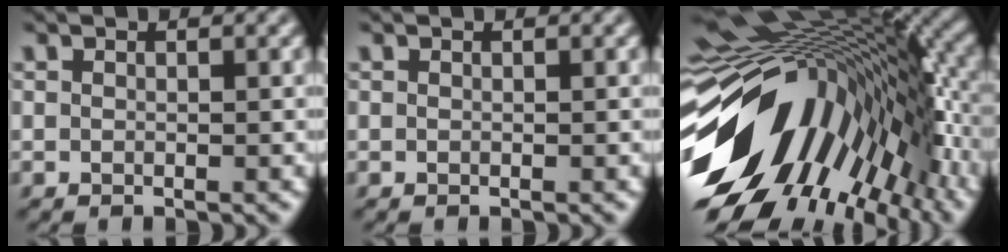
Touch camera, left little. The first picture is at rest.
{"total": 0.0}
{"total": 18.5, "force": [-6.4, 10.1, 14.1], "torque": [-0.245, -0.021, -0.108]}